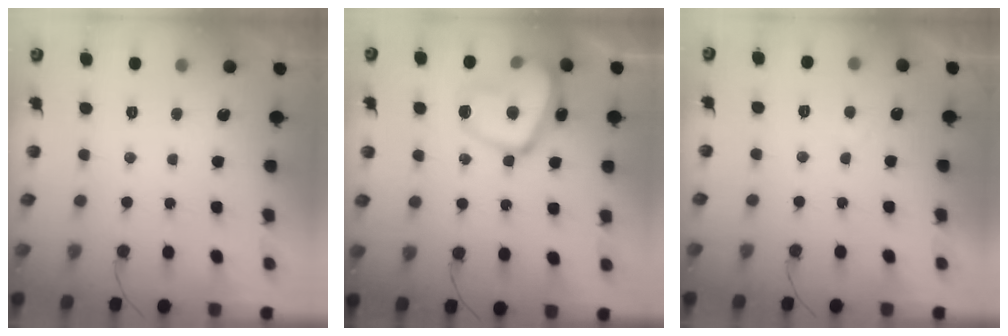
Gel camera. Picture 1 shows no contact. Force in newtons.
{"total": 17.1, "press": 17.1, "slide": 1.4}
{"total": 1.1, "press": 1.0, "slide": 0.6}